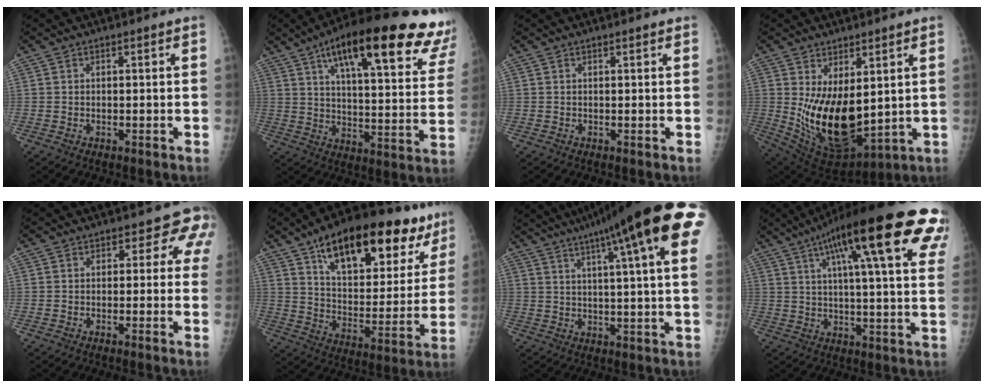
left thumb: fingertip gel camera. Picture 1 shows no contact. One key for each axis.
{"total": 28.7, "fx": 17.9, "fy": 7.2, "fz": 21.2, "tx": -0.278, "ty": -0.036, "tz": 0.248}
{"total": 0.7, "fx": 0.5, "fy": 0.2, "fz": 0.4, "tx": -0.006, "ty": -0.001, "tz": 0.006}
{"total": 16.5, "fx": 1.9, "fy": 8.9, "fz": 13.8, "tx": -0.220, "ty": -0.044, "tz": 0.065}
{"total": 4.5, "fx": 1.6, "fy": 3.4, "fz": 2.6, "tx": 0.013, "ty": 0.001, "tz": -0.002}
{"total": 26.9, "fx": 16.0, "fy": 11.4, "fz": 18.3, "tx": -0.228, "ty": -0.032, "tz": 0.246}
{"total": 24.2, "fx": 12.5, "fy": 3.1, "fz": 20.6, "tx": -0.272, "ty": 0.011, "tz": 0.158}
{"total": 26.5, "fx": 12.8, "fy": 5.6, "fz": 22.6, "tx": -0.313, "ty": 0.006, "tz": 0.173}